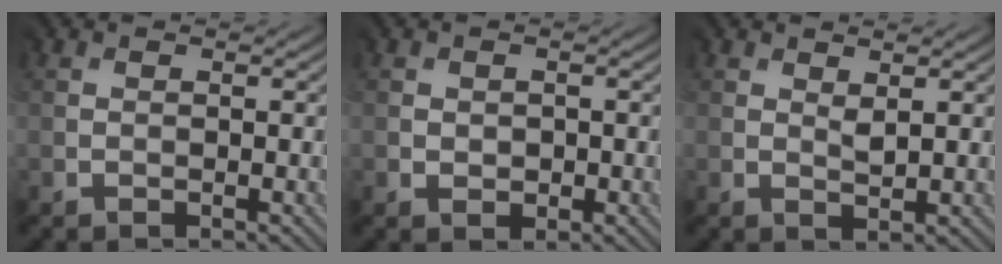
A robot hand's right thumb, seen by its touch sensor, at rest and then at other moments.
{"total": 1.4, "force": [-0.1, 1.3, 0.3], "torque": [0.000, -0.005, 0.003]}
{"total": 1.5, "force": [1.3, 0.5, 0.5], "torque": [-0.016, -0.001, 0.023]}